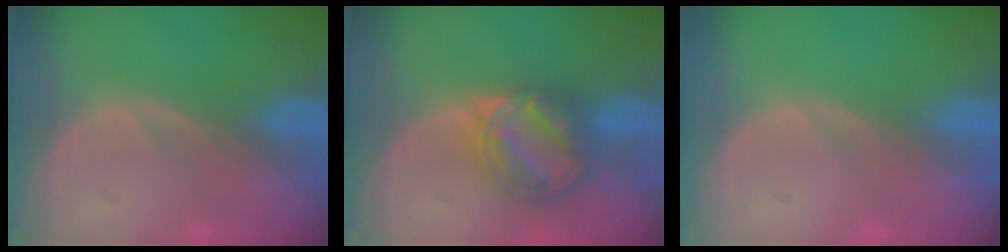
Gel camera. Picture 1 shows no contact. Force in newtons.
{"total": 8.1, "press": 6.9, "slide": 4.4}
{"total": 0.0}